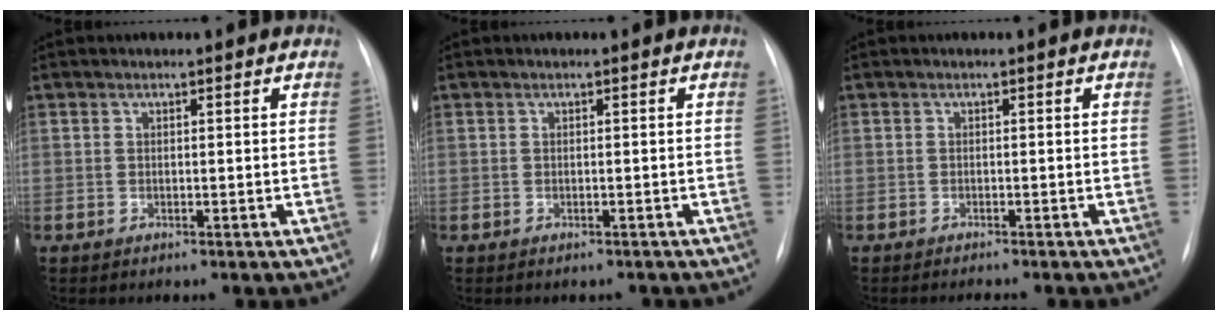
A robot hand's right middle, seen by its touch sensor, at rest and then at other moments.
{"total": 1.5, "force": [-1.4, 0.5, 0.4], "torque": [-0.007, -0.001, -0.015]}
{"total": 2.7, "force": [-2.4, 0.2, 1.2], "torque": [-0.014, -0.002, -0.028]}